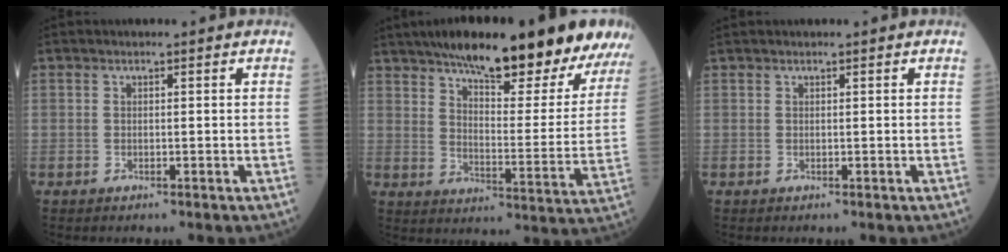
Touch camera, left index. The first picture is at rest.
{"total": 27.4, "force": [22.3, 4.7, 15.3], "torque": [-0.219, -0.022, 0.286]}
{"total": 0.0}